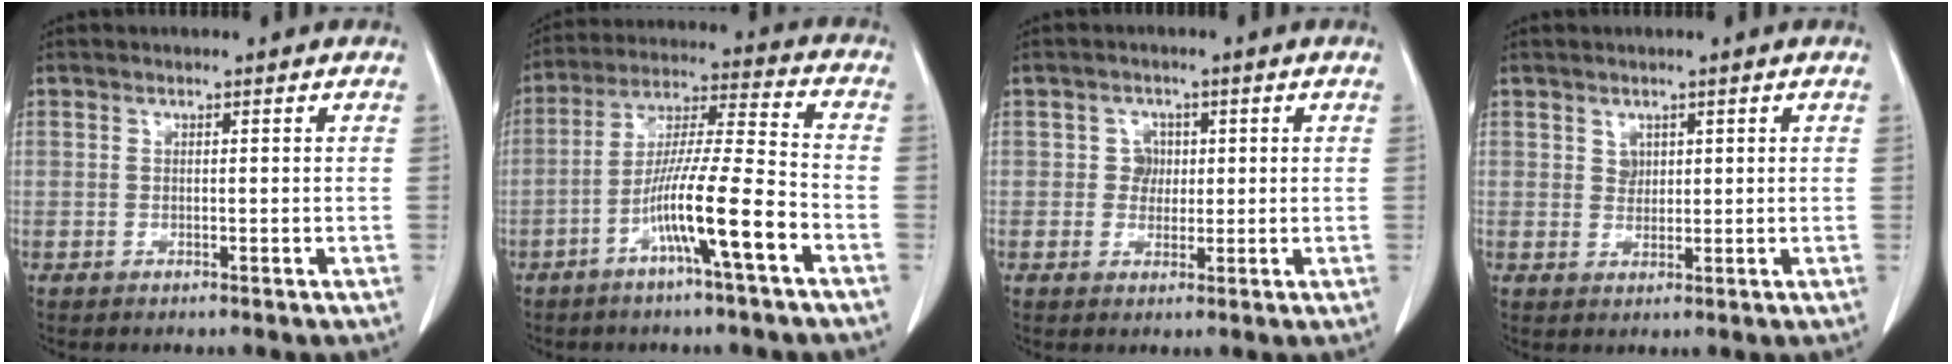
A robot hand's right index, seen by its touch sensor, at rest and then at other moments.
{"total": 12.5, "force": [-5.8, -0.3, 11.1], "torque": [-0.203, 0.004, -0.106]}
{"total": 2.5, "force": [0.3, 2.4, 0.7], "torque": [-0.005, 0.004, 0.002]}
{"total": 1.6, "force": [0.8, 1.2, 0.6], "torque": [-0.005, -0.005, 0.015]}